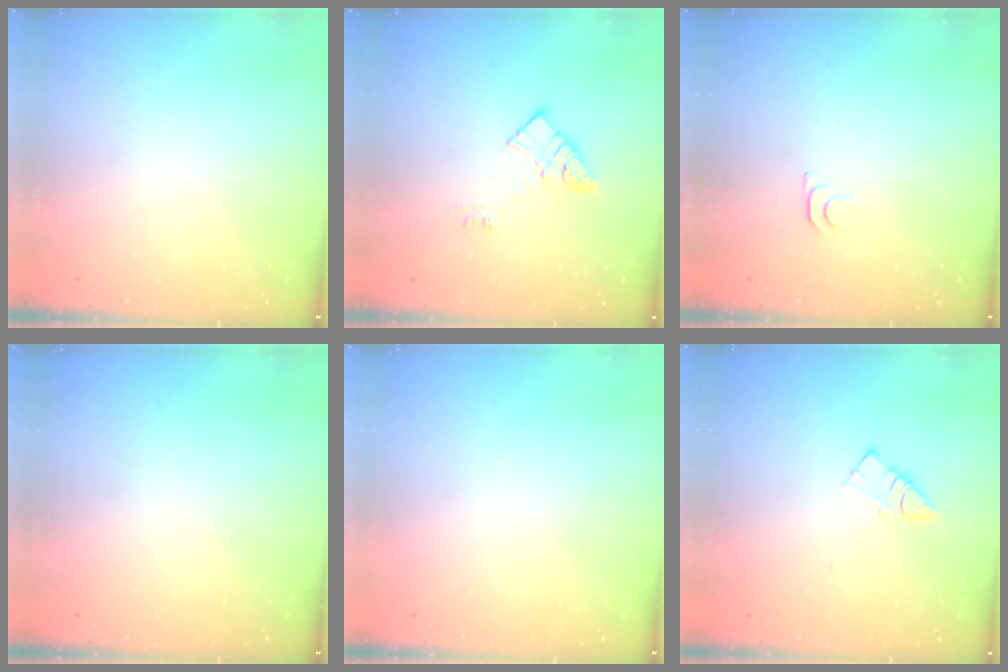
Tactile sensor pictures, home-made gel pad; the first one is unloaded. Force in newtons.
{"total": 6.4, "press": 6.4, "slide": 0.6}
{"total": 4.3, "press": 4.2, "slide": 0.5}
{"total": 0.0}
{"total": 0.0}
{"total": 3.9, "press": 3.9, "slide": 0.5}